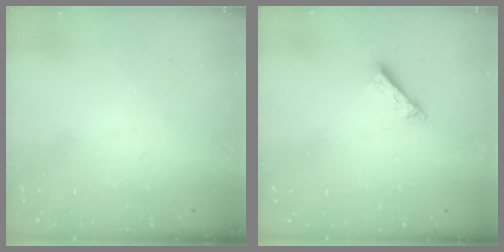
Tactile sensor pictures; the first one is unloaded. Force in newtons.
{"total": 2.6, "press": 2.6, "slide": 0.1}